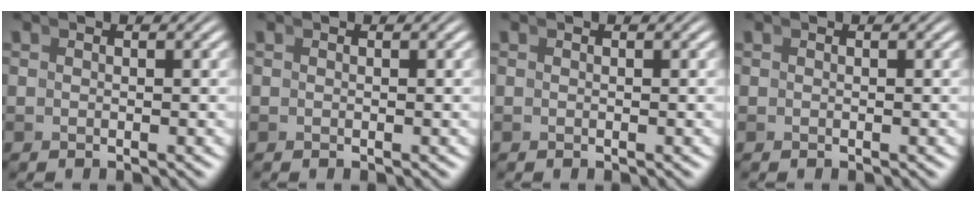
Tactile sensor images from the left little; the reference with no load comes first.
{"total": 0.0}
{"total": 0.0}
{"total": 0.0}